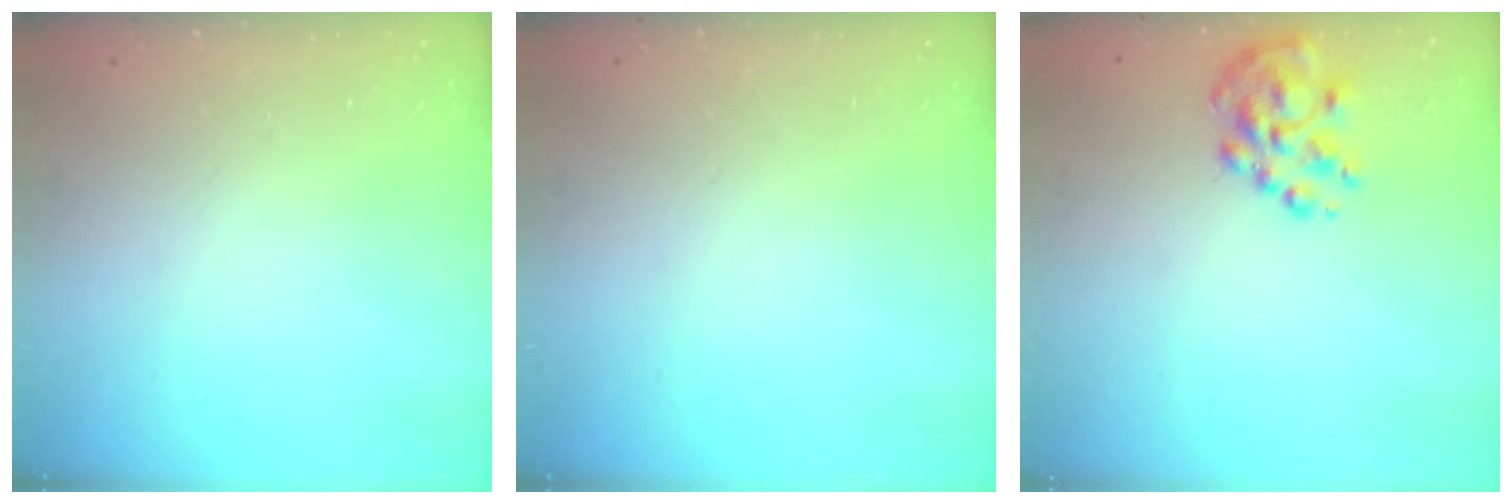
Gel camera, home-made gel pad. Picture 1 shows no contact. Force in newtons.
{"total": 0.0}
{"total": 9.2, "press": 8.7, "slide": 3.0}